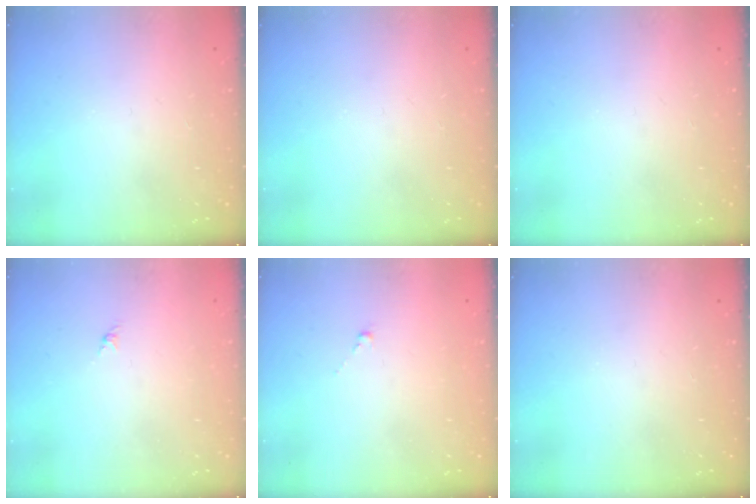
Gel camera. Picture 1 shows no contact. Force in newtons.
{"total": 0.0}
{"total": 0.0}
{"total": 0.0}
{"total": 0.0}
{"total": 0.0}